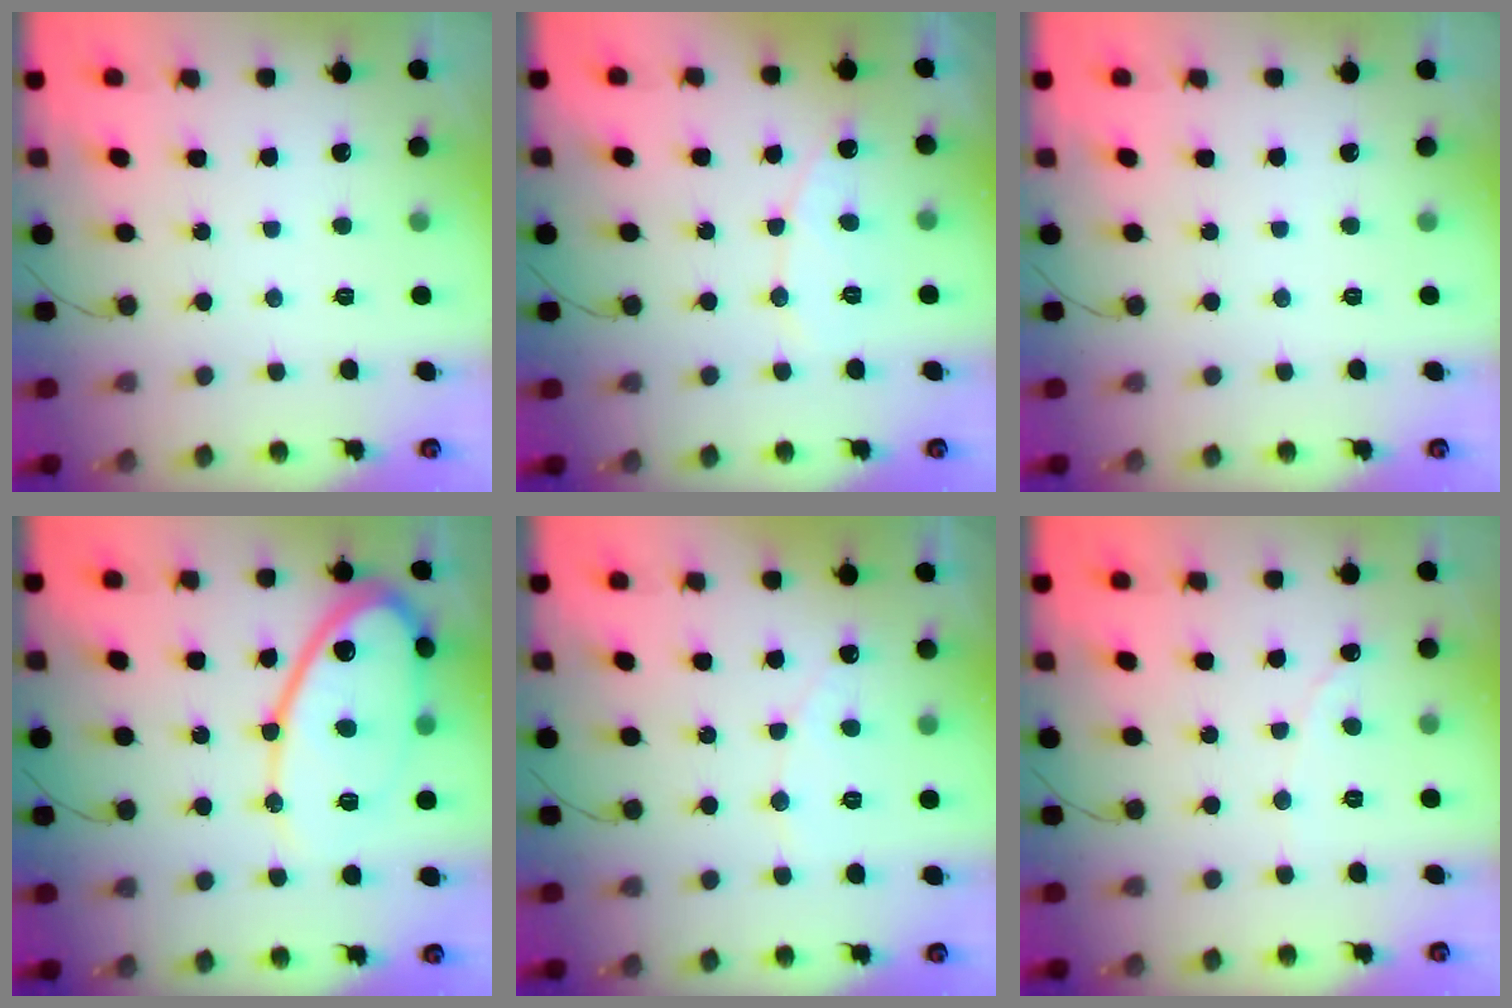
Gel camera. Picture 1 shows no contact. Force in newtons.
{"total": 6.4, "press": 6.4, "slide": 0.4}
{"total": 0.0}
{"total": 15.3, "press": 15.2, "slide": 1.1}
{"total": 4.6, "press": 4.6, "slide": 0.4}
{"total": 0.0}